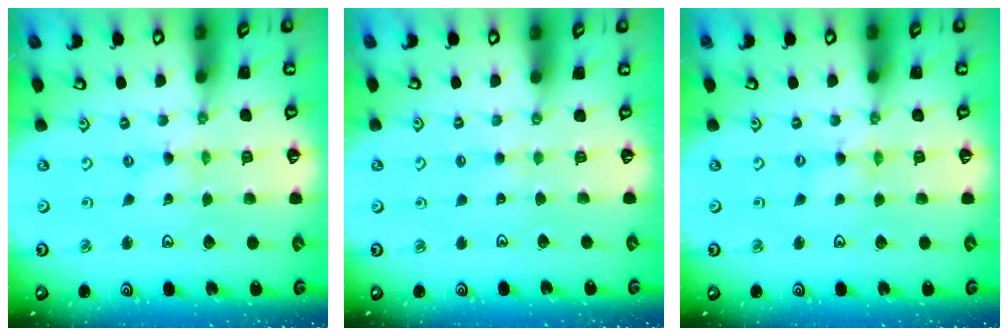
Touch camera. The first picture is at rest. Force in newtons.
{"total": 1.3, "press": 1.3, "slide": 0.2}
{"total": 0.9, "press": 0.8, "slide": 0.2}